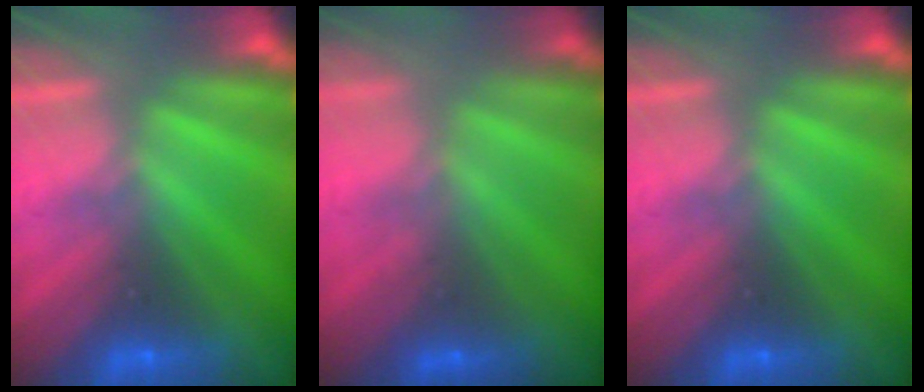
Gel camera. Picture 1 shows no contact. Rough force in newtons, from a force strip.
{"total": 1.2}
{"total": 0.0}